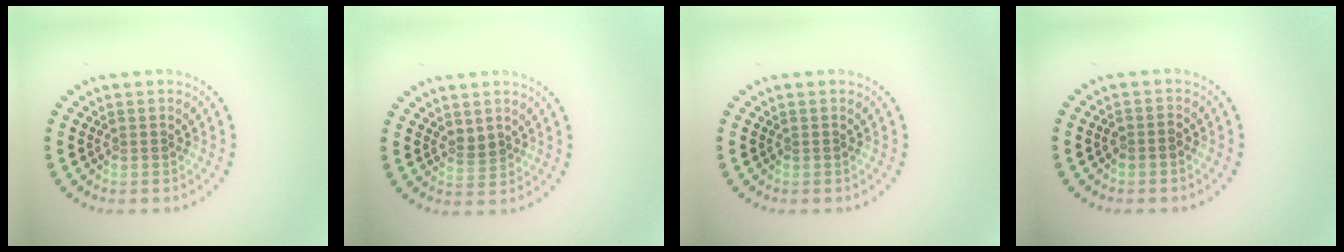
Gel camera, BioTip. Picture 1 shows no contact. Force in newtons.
{"total": 1.1, "press": 1.0, "slide": 0.5}
{"total": 0.0}
{"total": 1.1, "press": 1.0, "slide": 0.5}